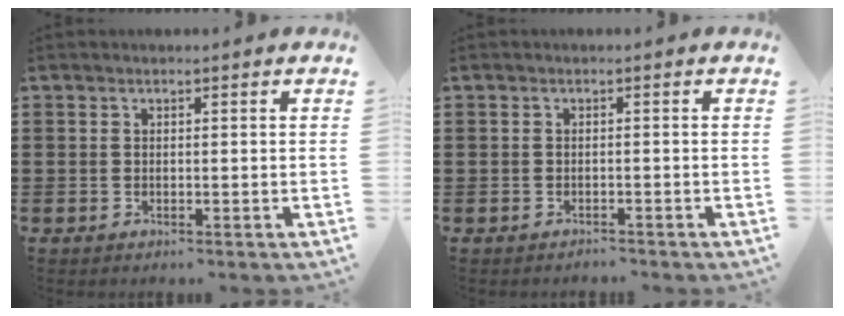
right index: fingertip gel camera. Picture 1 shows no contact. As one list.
[{"total": 1.0, "force": [-1.0, 0.1, -0.1], "torque": [0.000, 0.002, -0.022]}]